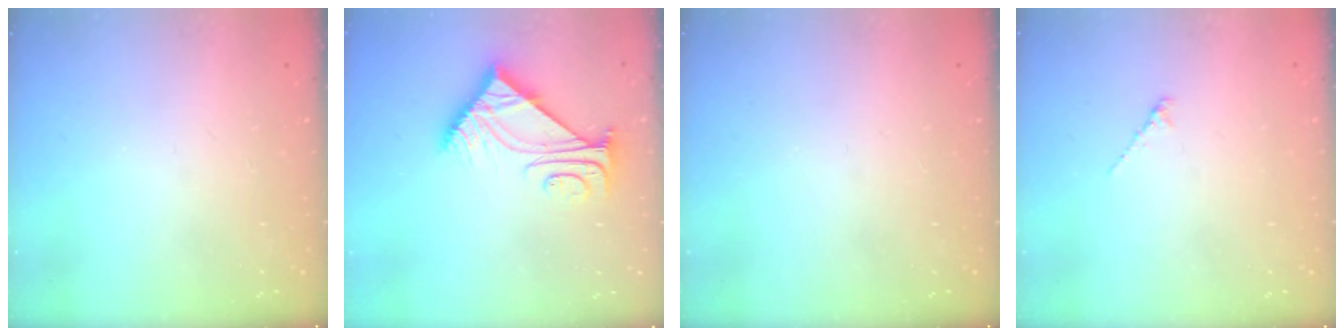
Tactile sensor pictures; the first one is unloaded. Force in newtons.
{"total": 7.5, "press": 7.4, "slide": 0.8}
{"total": 0.0}
{"total": 1.2, "press": 1.1, "slide": 0.4}